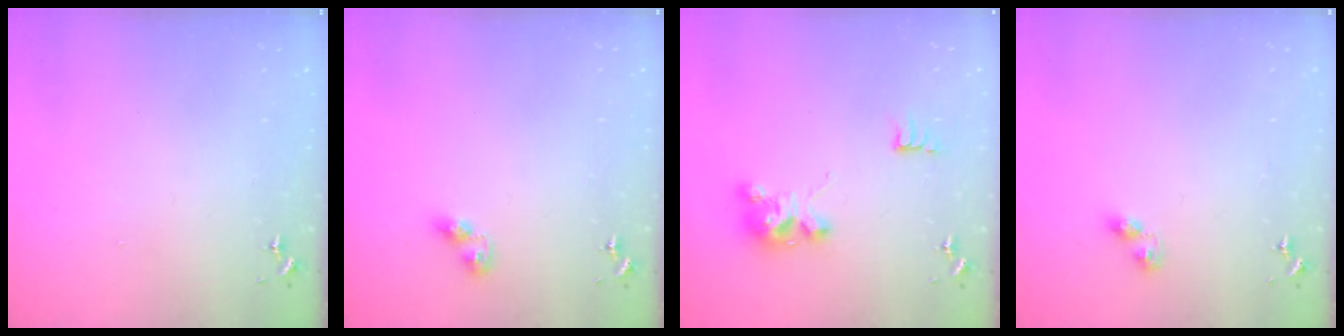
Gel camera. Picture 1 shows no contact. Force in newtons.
{"total": 5.2, "press": 5.2, "slide": 0.3}
{"total": 9.2, "press": 9.2, "slide": 0.9}
{"total": 2.6, "press": 2.5, "slide": 0.4}